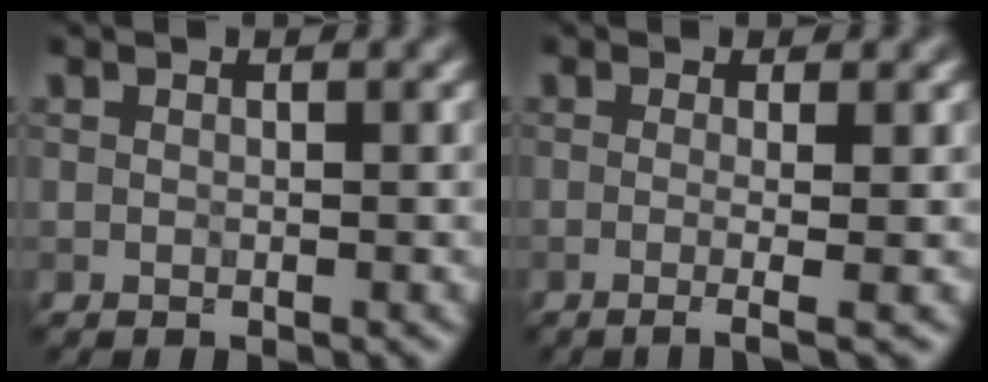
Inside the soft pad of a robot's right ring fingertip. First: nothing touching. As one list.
[{"total": 3.5, "force": [-0.2, 1.4, 3.2], "torque": [-0.031, 0.005, -0.021]}]